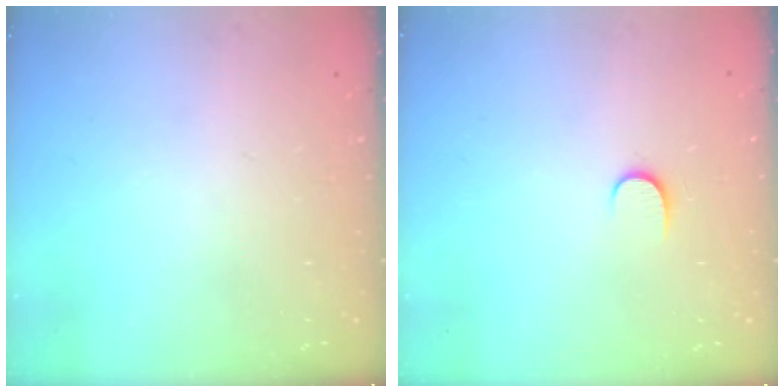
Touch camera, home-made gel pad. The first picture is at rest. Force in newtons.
{"total": 5.3, "press": 5.3, "slide": 0.5}